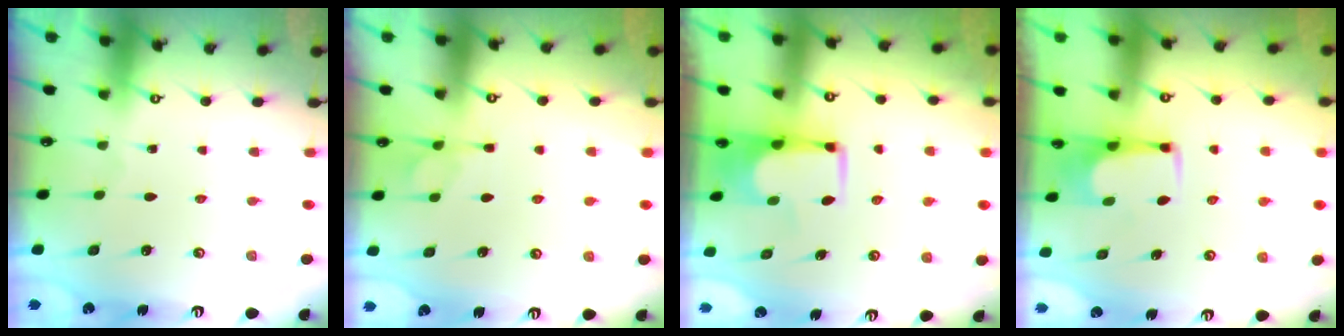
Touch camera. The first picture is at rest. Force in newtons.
{"total": 2.9, "press": 2.6, "slide": 1.4}
{"total": 1.7, "press": 1.7, "slide": 0.1}
{"total": 3.5, "press": 3.5, "slide": 0.2}